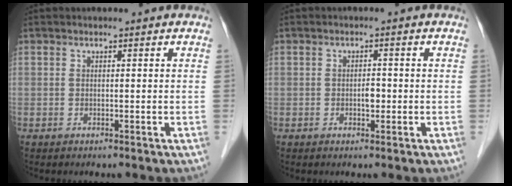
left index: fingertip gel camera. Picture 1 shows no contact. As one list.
[{"total": 1.6, "force": [-0.4, 0.8, 1.3], "torque": [-0.020, 0.002, -0.006]}]